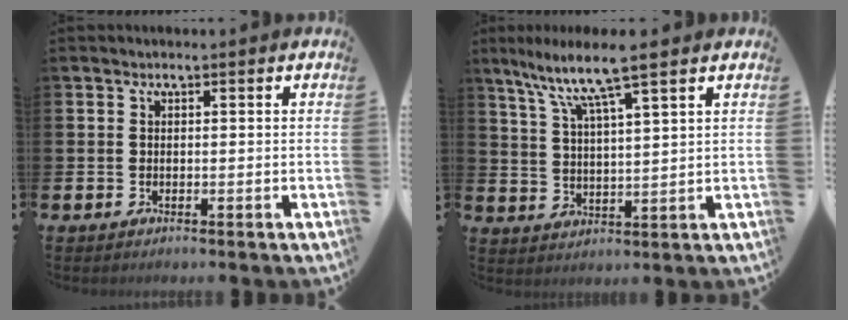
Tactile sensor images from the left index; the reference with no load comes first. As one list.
[{"total": 7.9, "force": [6.3, 0.4, 4.8], "torque": [-0.116, -0.023, 0.108]}]